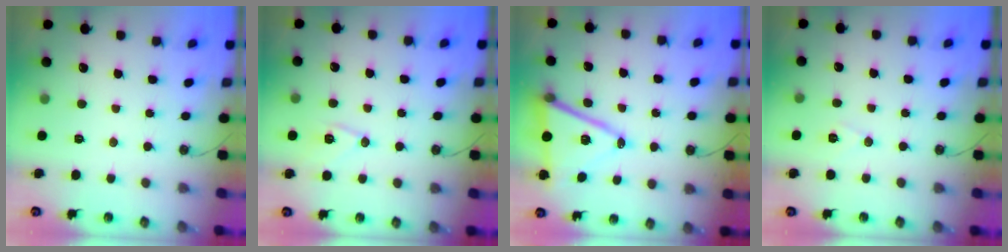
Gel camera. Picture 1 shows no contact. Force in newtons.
{"total": 9.5, "press": 9.5, "slide": 0.7}
{"total": 14.8, "press": 14.3, "slide": 3.9}
{"total": 6.5, "press": 4.7, "slide": 4.5}